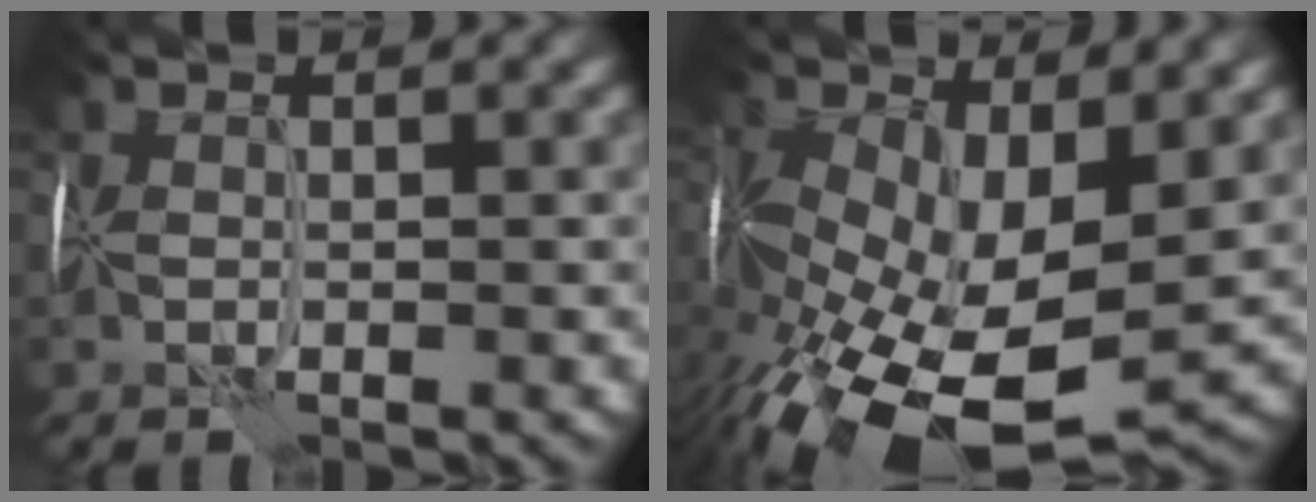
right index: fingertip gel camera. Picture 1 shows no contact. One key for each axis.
{"total": 14.1, "fx": -4.5, "fy": 7.1, "fz": 11.3, "tx": -0.231, "ty": -0.049, "tz": -0.066}